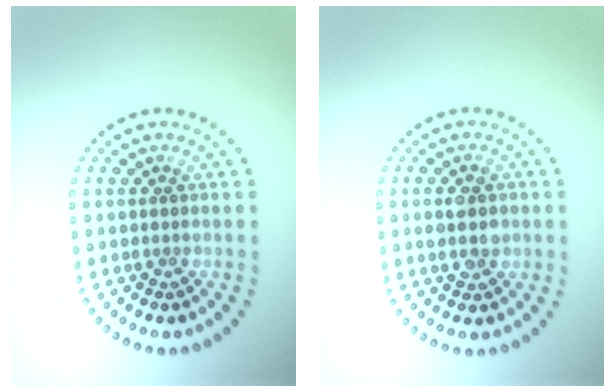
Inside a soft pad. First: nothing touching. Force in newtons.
{"total": 2.7, "press": 2.7, "slide": 0.1}